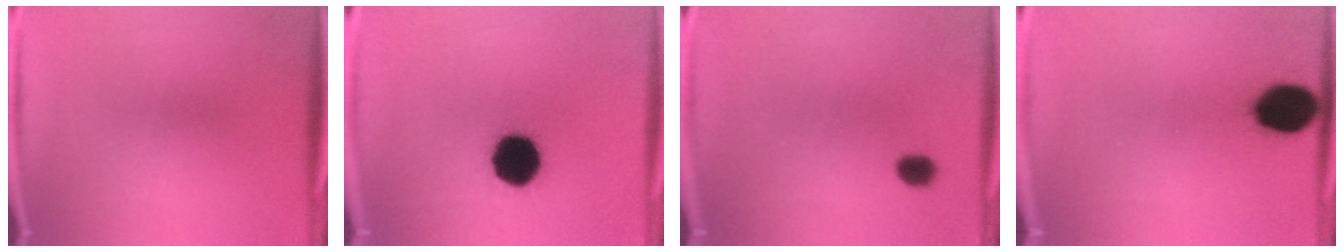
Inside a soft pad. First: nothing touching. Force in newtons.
{"total": 16.0}
{"total": 2.7}
{"total": 11.9}